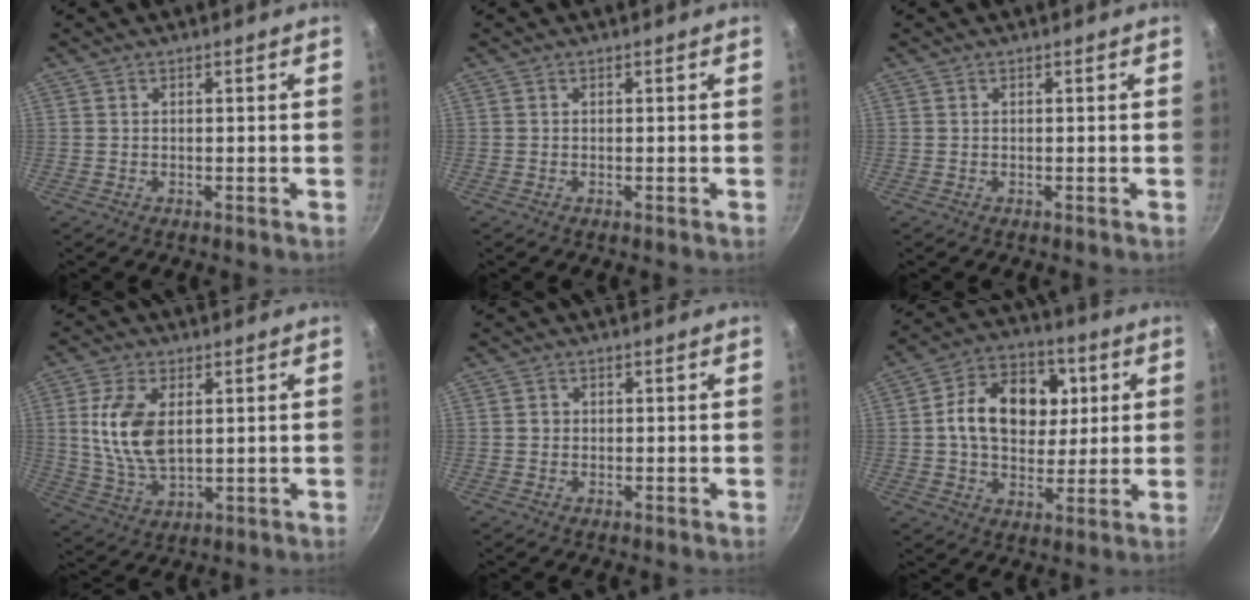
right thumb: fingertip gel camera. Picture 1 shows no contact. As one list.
[{"total": 0.0}, {"total": 0.0}, {"total": 11.8, "force": [2.1, 6.4, 9.6], "torque": [-0.193, -0.010, 0.048]}, {"total": 1.1, "force": [0.0, 1.0, 0.3], "torque": [-0.001, 0.003, -0.001]}, {"total": 16.4, "force": [2.5, 11.7, 11.2], "torque": [-0.144, 0.014, 0.036]}]